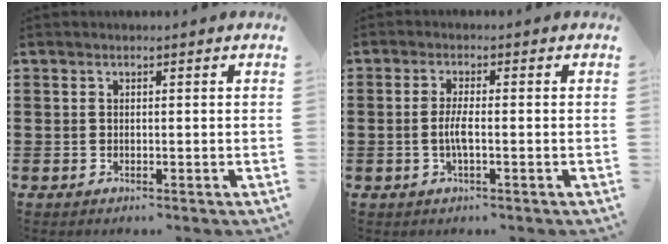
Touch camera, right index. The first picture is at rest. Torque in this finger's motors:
{"motor_torque": [2.14, 0.00, 0.31, 0.08]}